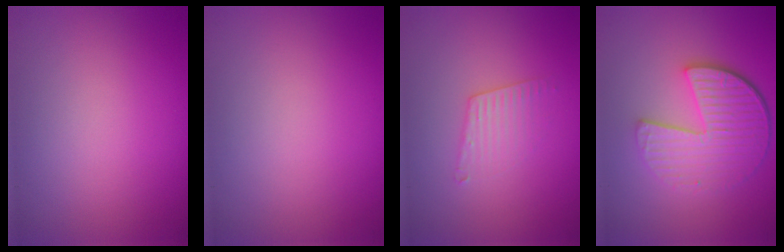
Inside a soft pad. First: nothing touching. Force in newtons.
{"total": 0.0}
{"total": 2.0, "press": 2.0, "slide": 0.1}
{"total": 5.8, "press": 4.2, "slide": 4.0}